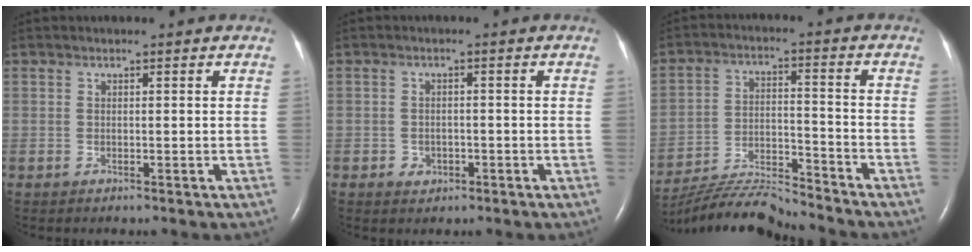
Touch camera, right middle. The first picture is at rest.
{"total": 2.0, "force": [-0.9, 1.6, 0.7], "torque": [-0.011, 0.006, -0.007]}
{"total": 11.4, "force": [-11.2, -0.8, 1.7], "torque": [-0.034, 0.008, -0.204]}